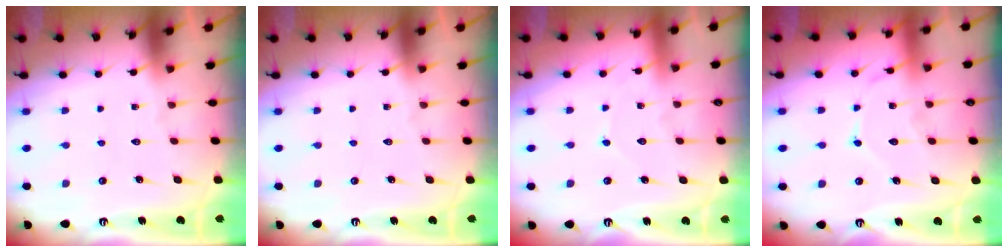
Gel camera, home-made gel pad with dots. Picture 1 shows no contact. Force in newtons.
{"total": 0.0}
{"total": 4.4, "press": 4.4, "slide": 0.0}
{"total": 10.0, "press": 10.0, "slide": 0.9}